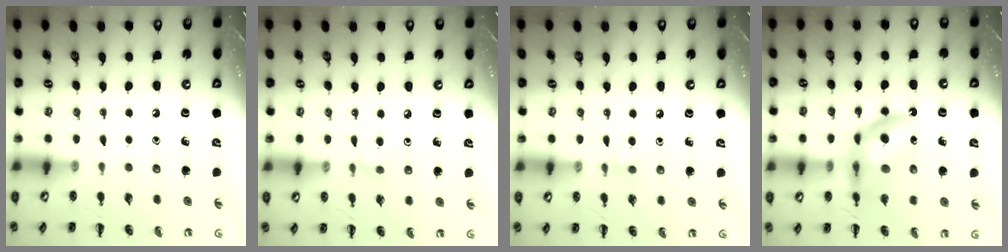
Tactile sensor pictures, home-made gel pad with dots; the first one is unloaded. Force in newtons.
{"total": 2.9, "press": 2.6, "slide": 1.2}
{"total": 3.7, "press": 3.4, "slide": 1.5}
{"total": 12.3, "press": 11.7, "slide": 3.8}